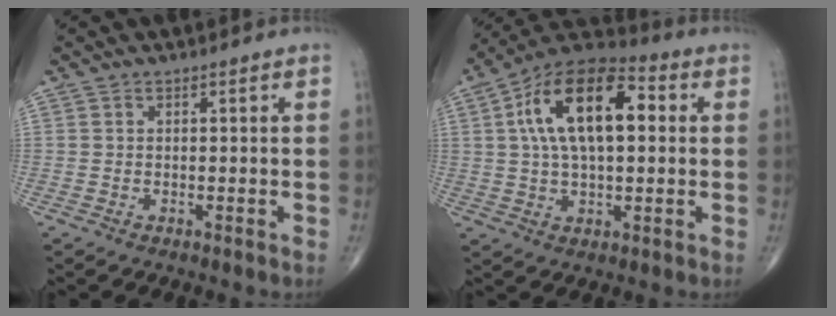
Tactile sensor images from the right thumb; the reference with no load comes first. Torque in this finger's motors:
{"motor_torque": [-0.01, 0.57, 0.91, 0.36, 0.32]}